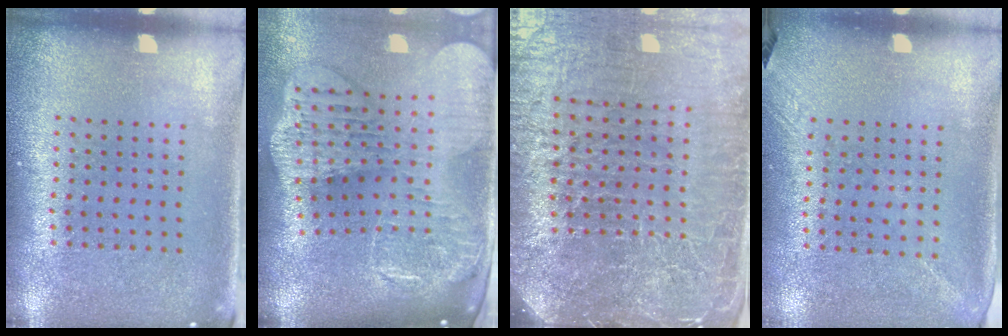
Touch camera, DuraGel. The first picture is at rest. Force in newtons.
{"total": 4.0, "press": 3.1, "slide": 2.6}
{"total": 6.9, "press": 6.0, "slide": 3.4}
{"total": 1.4, "press": 1.0, "slide": 0.9}